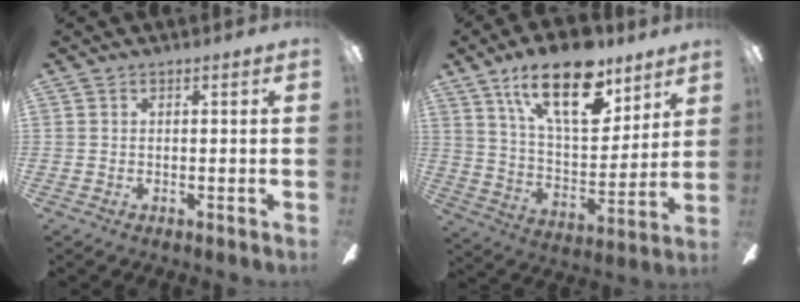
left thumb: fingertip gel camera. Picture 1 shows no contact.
{"total": 22.3, "force": [13.7, 10.1, 14.4], "torque": [-0.236, -0.067, 0.236]}